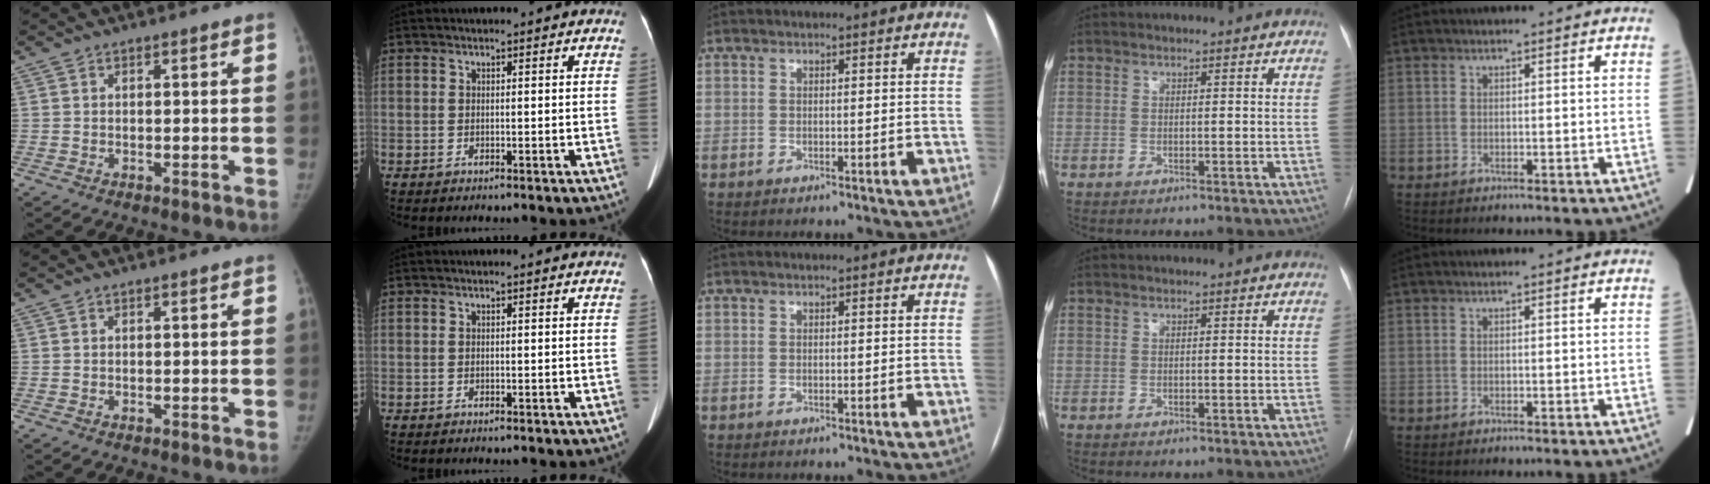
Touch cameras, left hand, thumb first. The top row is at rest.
{}